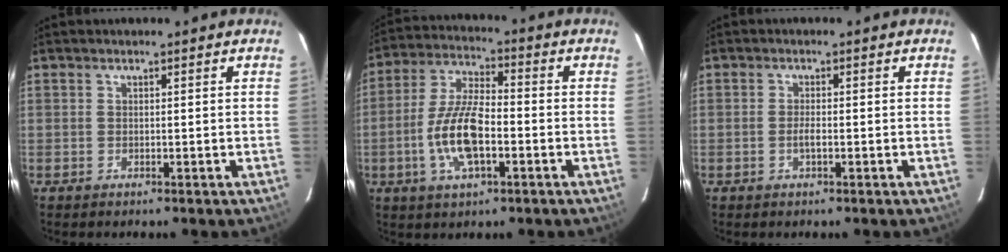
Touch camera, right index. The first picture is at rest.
{"total": 11.9, "force": [-3.5, 4.4, 10.5], "torque": [-0.219, 0.002, -0.067]}
{"total": 1.5, "force": [-0.5, 0.4, 1.3], "torque": [-0.027, -0.002, -0.010]}